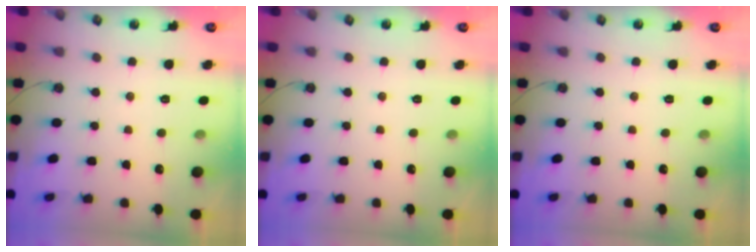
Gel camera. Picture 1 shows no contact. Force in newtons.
{"total": 0.0}
{"total": 0.0}